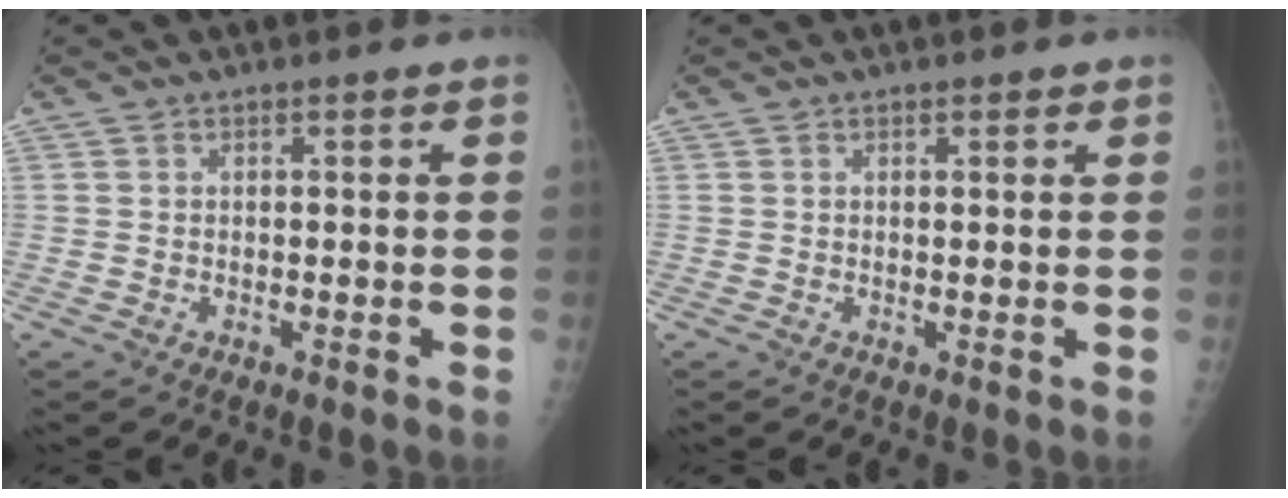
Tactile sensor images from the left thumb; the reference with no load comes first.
{"total": 0.9, "force": [0.6, 0.5, 0.5], "torque": [0.001, -0.002, 0.005]}